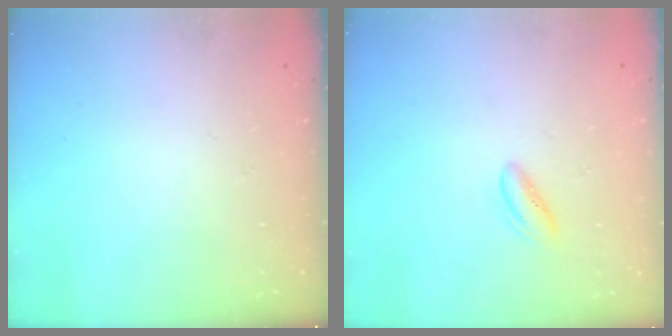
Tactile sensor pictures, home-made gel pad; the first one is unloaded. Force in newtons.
{"total": 3.3, "press": 3.3, "slide": 0.6}